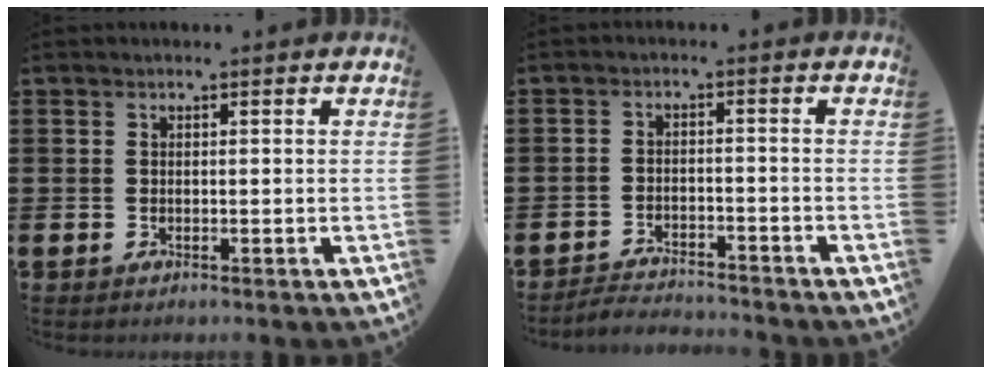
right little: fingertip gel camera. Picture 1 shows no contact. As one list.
[{"total": 2.6, "force": [-2.6, 0.0, -0.2], "torque": [-0.004, 0.004, -0.057]}]